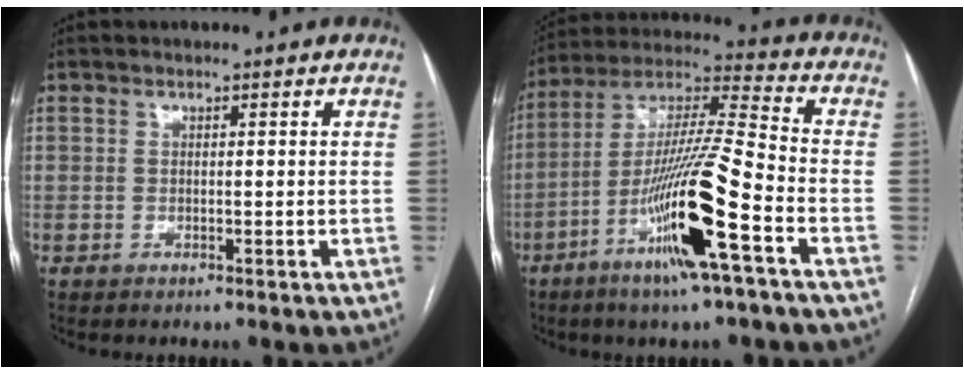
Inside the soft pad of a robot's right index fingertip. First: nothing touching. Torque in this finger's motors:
{"motor_torque": [2.14, 0.00, 1.05, 0.21]}